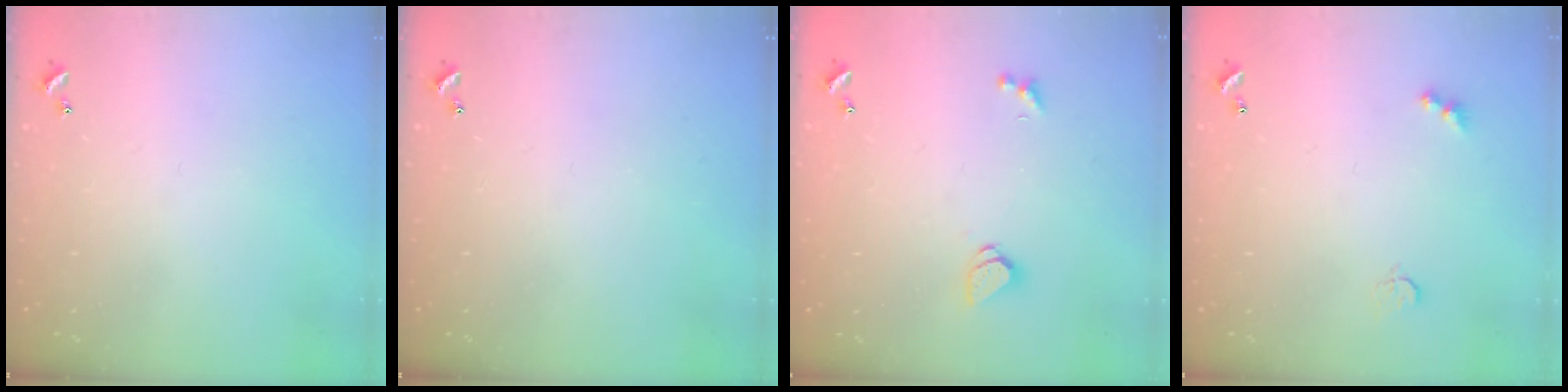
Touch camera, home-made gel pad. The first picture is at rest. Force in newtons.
{"total": 0.0}
{"total": 1.5, "press": 1.4, "slide": 0.5}
{"total": 2.9, "press": 2.8, "slide": 0.7}